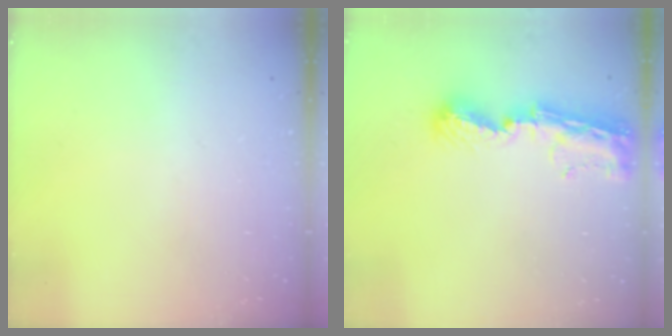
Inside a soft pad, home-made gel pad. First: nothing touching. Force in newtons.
{"total": 9.8, "press": 9.7, "slide": 1.0}